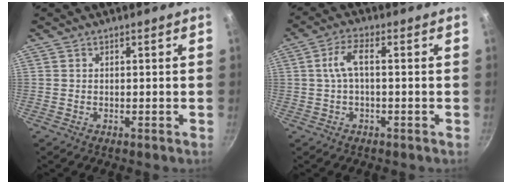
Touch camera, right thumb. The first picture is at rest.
{"total": 4.8, "force": [0.0, 1.8, 4.5], "torque": [-0.101, 0.019, -0.002]}